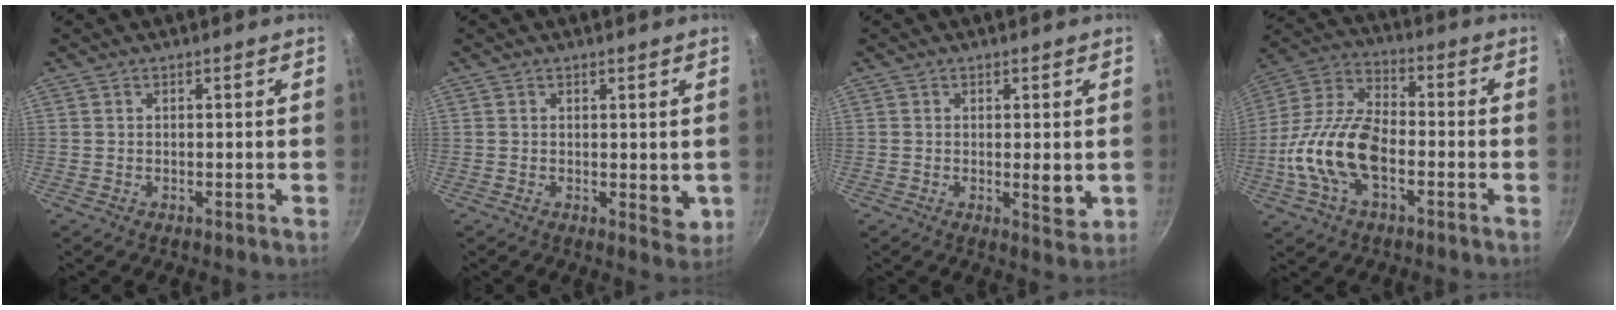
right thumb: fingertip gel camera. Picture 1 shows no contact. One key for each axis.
{"total": 3.4, "fx": 0.3, "fy": 1.6, "fz": 3.0, "tx": -0.038, "ty": -0.009, "tz": 0.005}
{"total": 4.0, "fx": -0.1, "fy": 1.4, "fz": 3.8, "tx": -0.058, "ty": -0.014, "tz": 0.000}
{"total": 16.9, "fx": -4.3, "fy": 9.1, "fz": 13.6, "tx": -0.251, "ty": 0.040, "tz": -0.099}